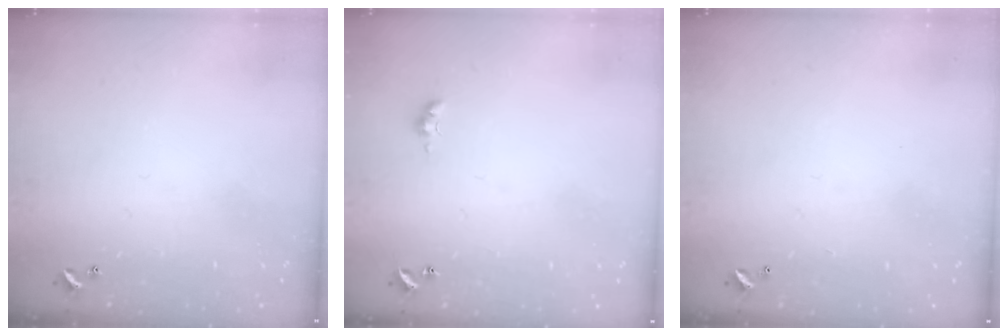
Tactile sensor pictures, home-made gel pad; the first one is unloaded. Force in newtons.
{"total": 2.0, "press": 1.9, "slide": 0.5}
{"total": 2.8, "press": 2.8, "slide": 0.1}